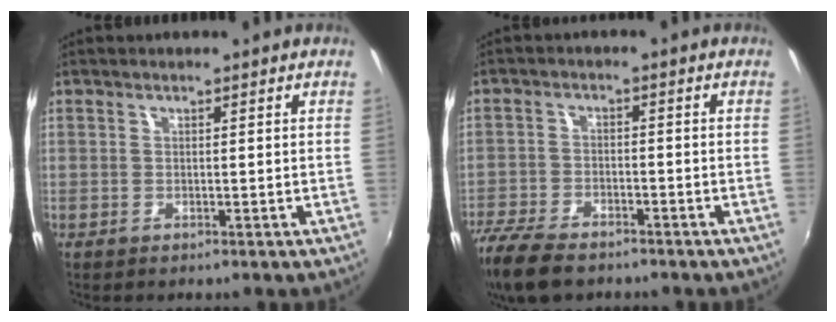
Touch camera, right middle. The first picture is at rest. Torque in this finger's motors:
{"motor_torque": [1.15, -0.99, 0.12, 0.08]}